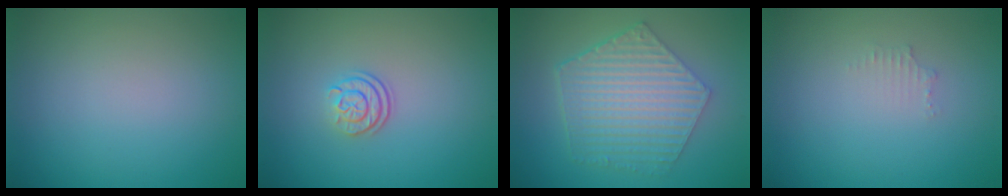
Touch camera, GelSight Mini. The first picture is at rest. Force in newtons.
{"total": 2.4, "press": 1.8, "slide": 1.6}
{"total": 6.7, "press": 4.9, "slide": 4.6}
{"total": 0.9, "press": 0.8, "slide": 0.1}